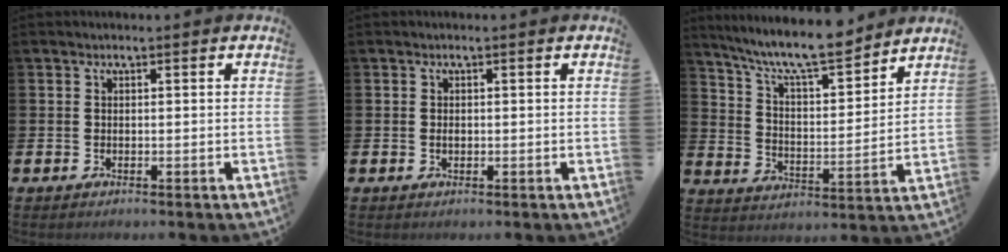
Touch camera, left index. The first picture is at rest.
{"total": 0.8, "force": [-0.1, 0.5, 0.6], "torque": [-0.008, 0.003, -0.004]}
{"total": 10.1, "force": [9.2, 1.5, 4.0], "torque": [-0.101, -0.059, 0.159]}